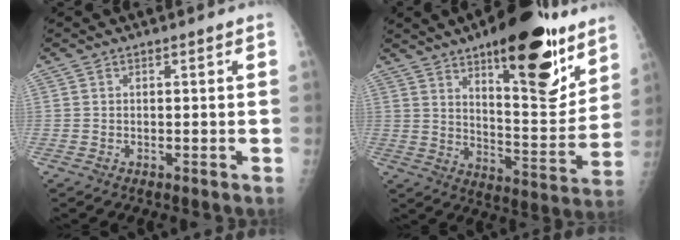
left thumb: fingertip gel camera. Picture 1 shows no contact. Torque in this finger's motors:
{"motor_torque": [2.58, 1.17, 1.53, -1.24, 0.53]}